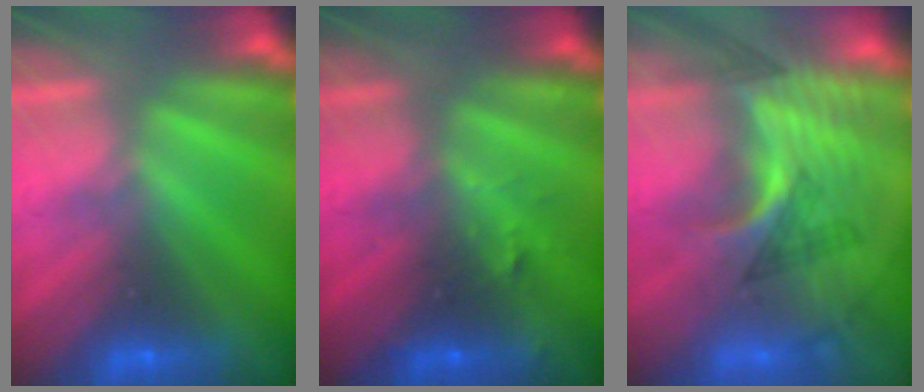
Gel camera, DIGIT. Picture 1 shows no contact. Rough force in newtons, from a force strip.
{"total": 2.9}
{"total": 2.9}